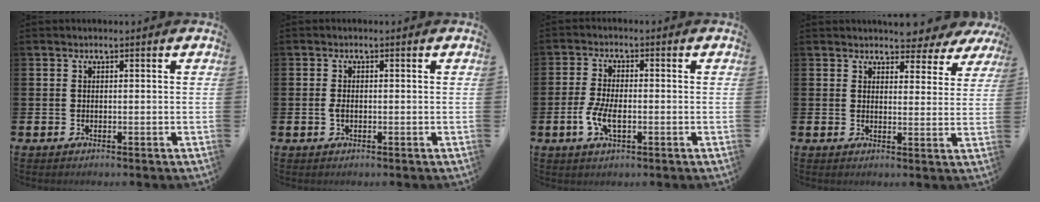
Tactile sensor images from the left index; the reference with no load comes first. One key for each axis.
{"total": 1.3, "fx": -0.2, "fy": 0.7, "fz": 1.0, "tx": -0.023, "ty": 0.005, "tz": -0.005}
{"total": 4.6, "fx": -1.1, "fy": 2.2, "fz": 3.9, "tx": -0.080, "ty": 0.001, "tz": -0.022}
{"total": 3.5, "fx": 3.3, "fy": 1.1, "fz": 0.0, "tx": 0.002, "ty": -0.030, "tz": 0.055}